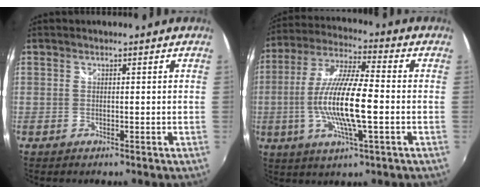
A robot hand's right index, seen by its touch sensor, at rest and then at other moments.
{"total": 15.2, "force": [-2.5, 2.6, 14.7], "torque": [-0.287, -0.006, -0.049]}